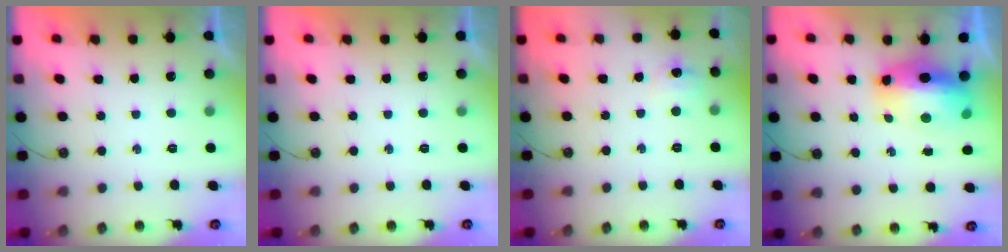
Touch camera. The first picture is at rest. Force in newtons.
{"total": 0.0}
{"total": 7.4, "press": 7.3, "slide": 0.8}
{"total": 11.7, "press": 11.5, "slide": 1.9}